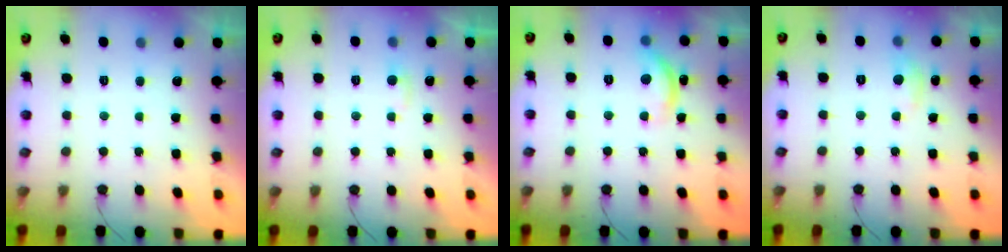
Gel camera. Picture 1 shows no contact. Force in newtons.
{"total": 3.5, "press": 3.5, "slide": 0.4}
{"total": 12.1, "press": 12.1, "slide": 0.7}
{"total": 5.0, "press": 4.9, "slide": 0.5}